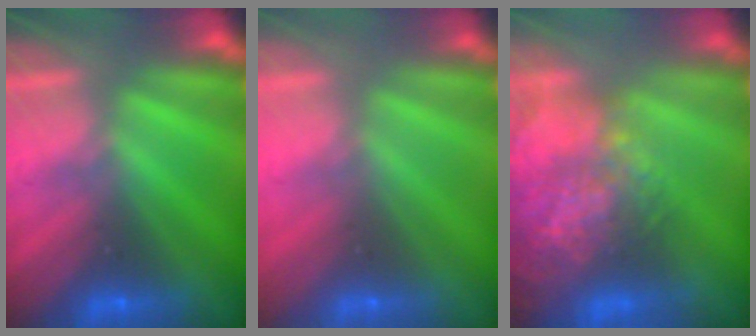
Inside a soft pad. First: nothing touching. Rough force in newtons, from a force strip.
{"total": 2.8}
{"total": 7.3}